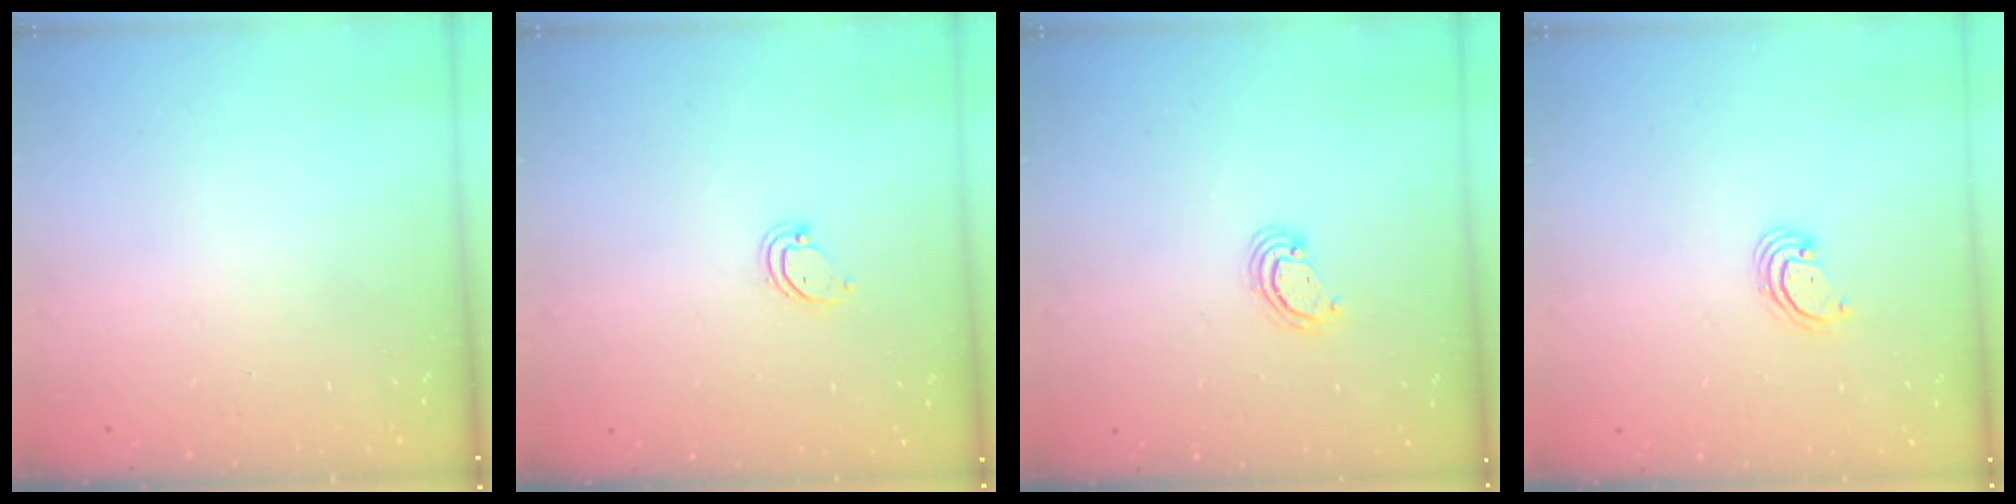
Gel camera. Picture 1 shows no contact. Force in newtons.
{"total": 3.6, "press": 3.6, "slide": 0.2}
{"total": 3.1, "press": 3.1, "slide": 0.3}
{"total": 2.6, "press": 2.6, "slide": 0.3}